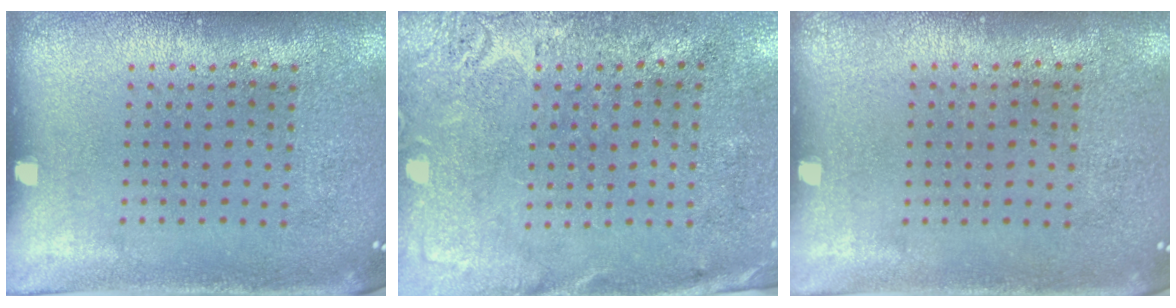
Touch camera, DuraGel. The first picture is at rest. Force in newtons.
{"total": 2.8, "press": 2.2, "slide": 1.7}
{"total": 0.0}